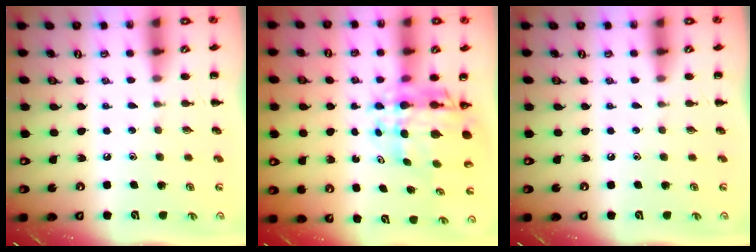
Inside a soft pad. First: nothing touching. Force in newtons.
{"total": 9.3, "press": 8.9, "slide": 2.9}
{"total": 0.0}